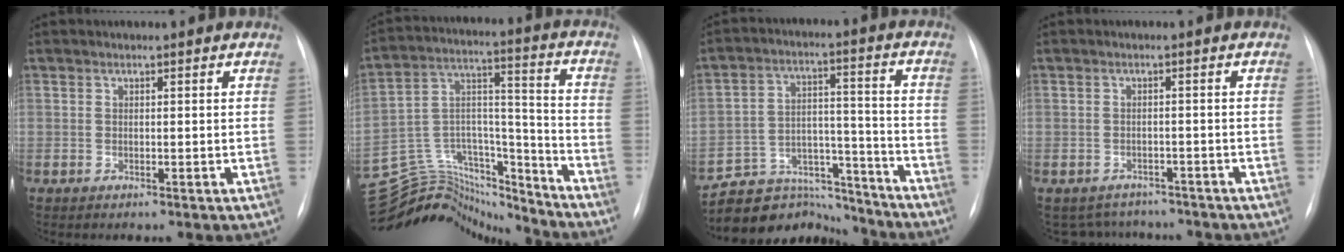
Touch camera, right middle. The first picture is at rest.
{"total": 21.3, "force": [-20.7, 4.2, 3.3], "torque": [-0.078, 0.049, -0.334]}
{"total": 13.4, "force": [-12.7, 4.0, 0.2], "torque": [0.011, 0.056, -0.203]}
{"total": 6.2, "force": [-5.6, 2.6, 0.0], "torque": [0.002, 0.016, -0.069]}